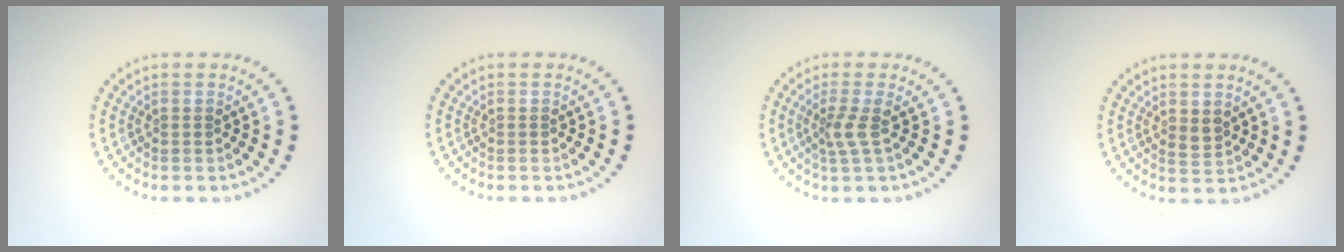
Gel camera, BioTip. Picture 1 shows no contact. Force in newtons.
{"total": 0.0}
{"total": 1.9, "press": 1.4, "slide": 1.3}
{"total": 1.3, "press": 1.2, "slide": 0.5}